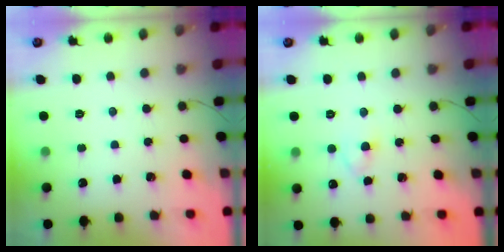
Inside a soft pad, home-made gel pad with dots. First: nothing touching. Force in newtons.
{"total": 3.0, "press": 2.7, "slide": 1.2}